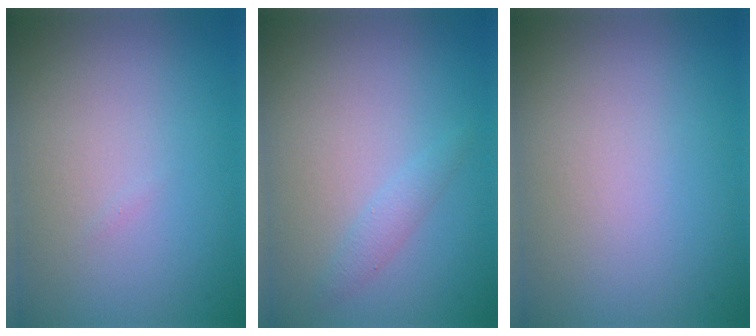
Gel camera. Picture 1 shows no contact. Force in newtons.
{"total": 1.2, "press": 1.2, "slide": 0.0}
{"total": 0.0}